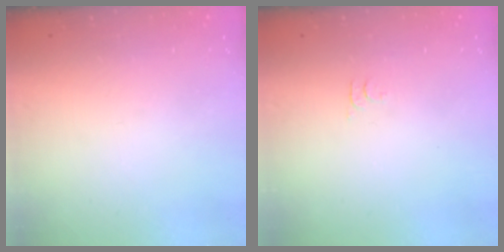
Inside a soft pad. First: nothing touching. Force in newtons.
{"total": 3.4, "press": 3.4, "slide": 0.5}